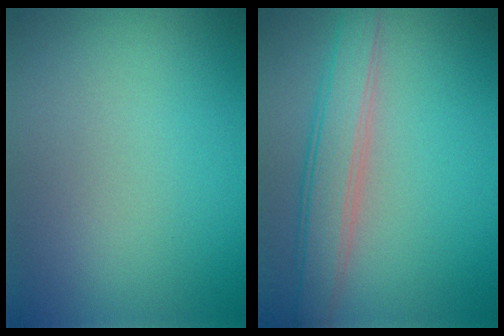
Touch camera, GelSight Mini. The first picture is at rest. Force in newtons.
{"total": 4.0, "press": 4.0, "slide": 0.3}